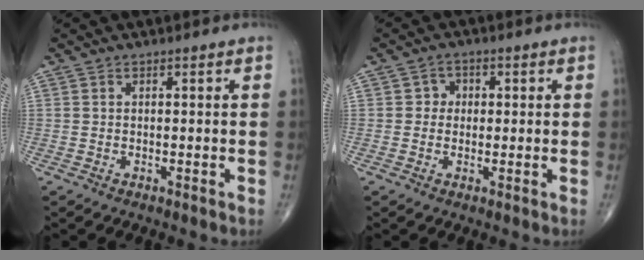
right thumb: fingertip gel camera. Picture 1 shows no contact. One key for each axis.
{"total": 2.9, "fx": 0.3, "fy": 2.7, "fz": 1.1, "tx": 0.006, "ty": 0.007, "tz": -0.003}